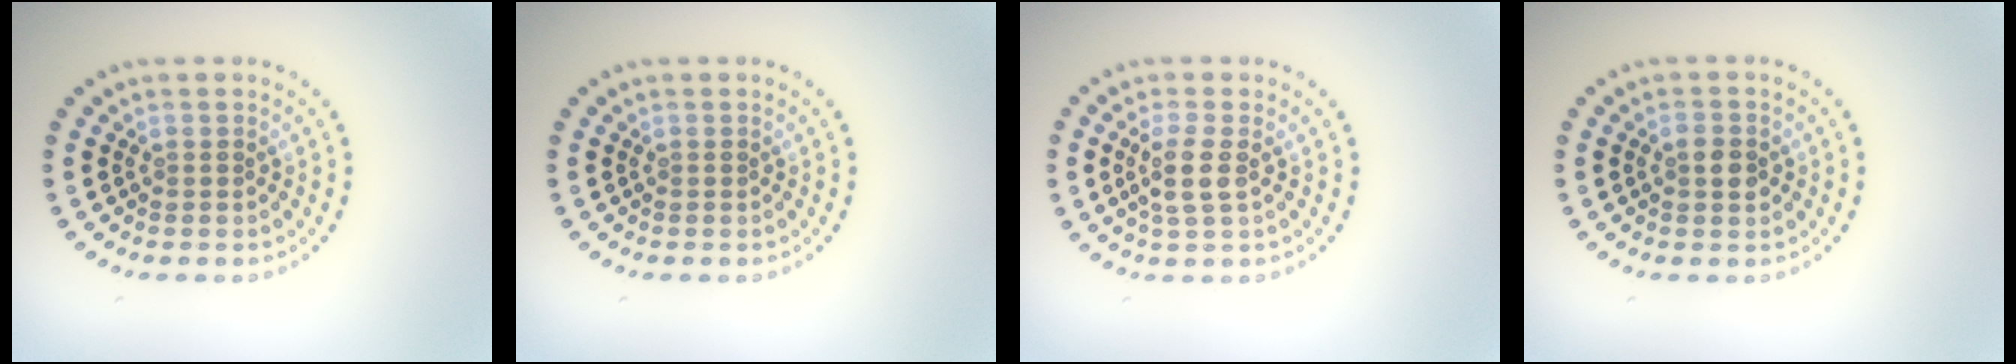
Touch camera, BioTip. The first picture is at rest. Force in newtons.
{"total": 0.0}
{"total": 2.4, "press": 2.0, "slide": 1.3}
{"total": 2.2, "press": 2.2, "slide": 0.1}